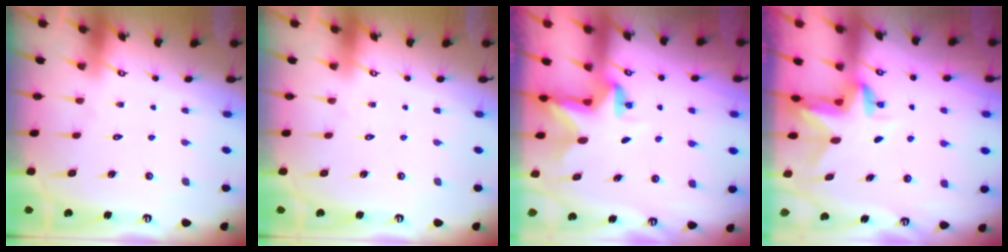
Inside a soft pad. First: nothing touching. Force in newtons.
{"total": 0.0}
{"total": 2.9, "press": 2.9, "slide": 0.2}
{"total": 2.9, "press": 2.9, "slide": 0.2}